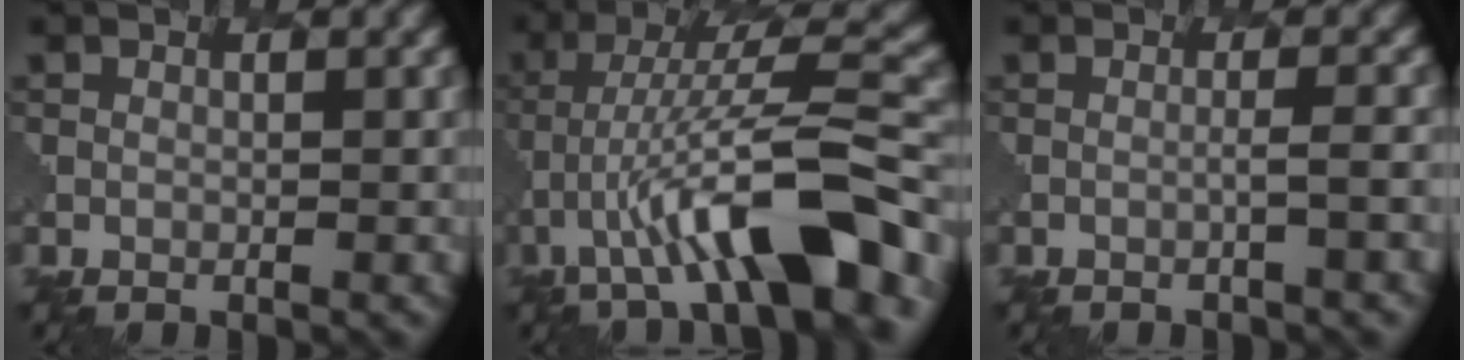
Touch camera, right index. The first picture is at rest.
{"total": 10.9, "force": [-4.8, 2.2, 9.6], "torque": [-0.151, 0.021, -0.072]}
{"total": 1.4, "force": [-0.4, 0.2, 1.3], "torque": [-0.005, 0.010, -0.017]}